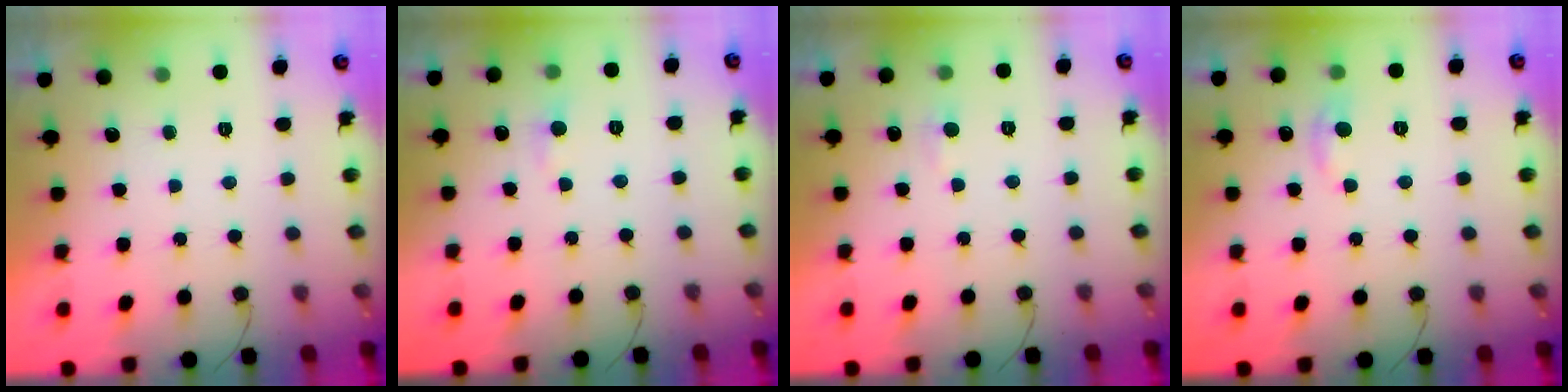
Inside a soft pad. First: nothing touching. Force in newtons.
{"total": 5.3, "press": 5.3, "slide": 0.7}
{"total": 4.5, "press": 4.5, "slide": 0.6}
{"total": 5.1, "press": 5.1, "slide": 0.7}